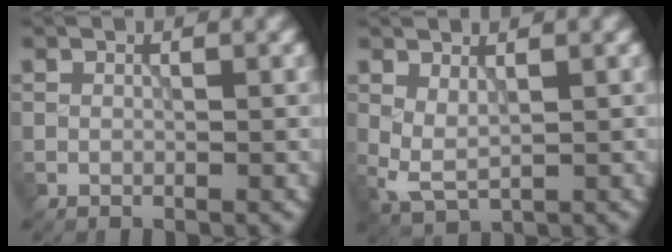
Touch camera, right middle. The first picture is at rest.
{"total": 2.1, "force": [0.9, 0.9, 1.7], "torque": [-0.041, -0.005, 0.021]}